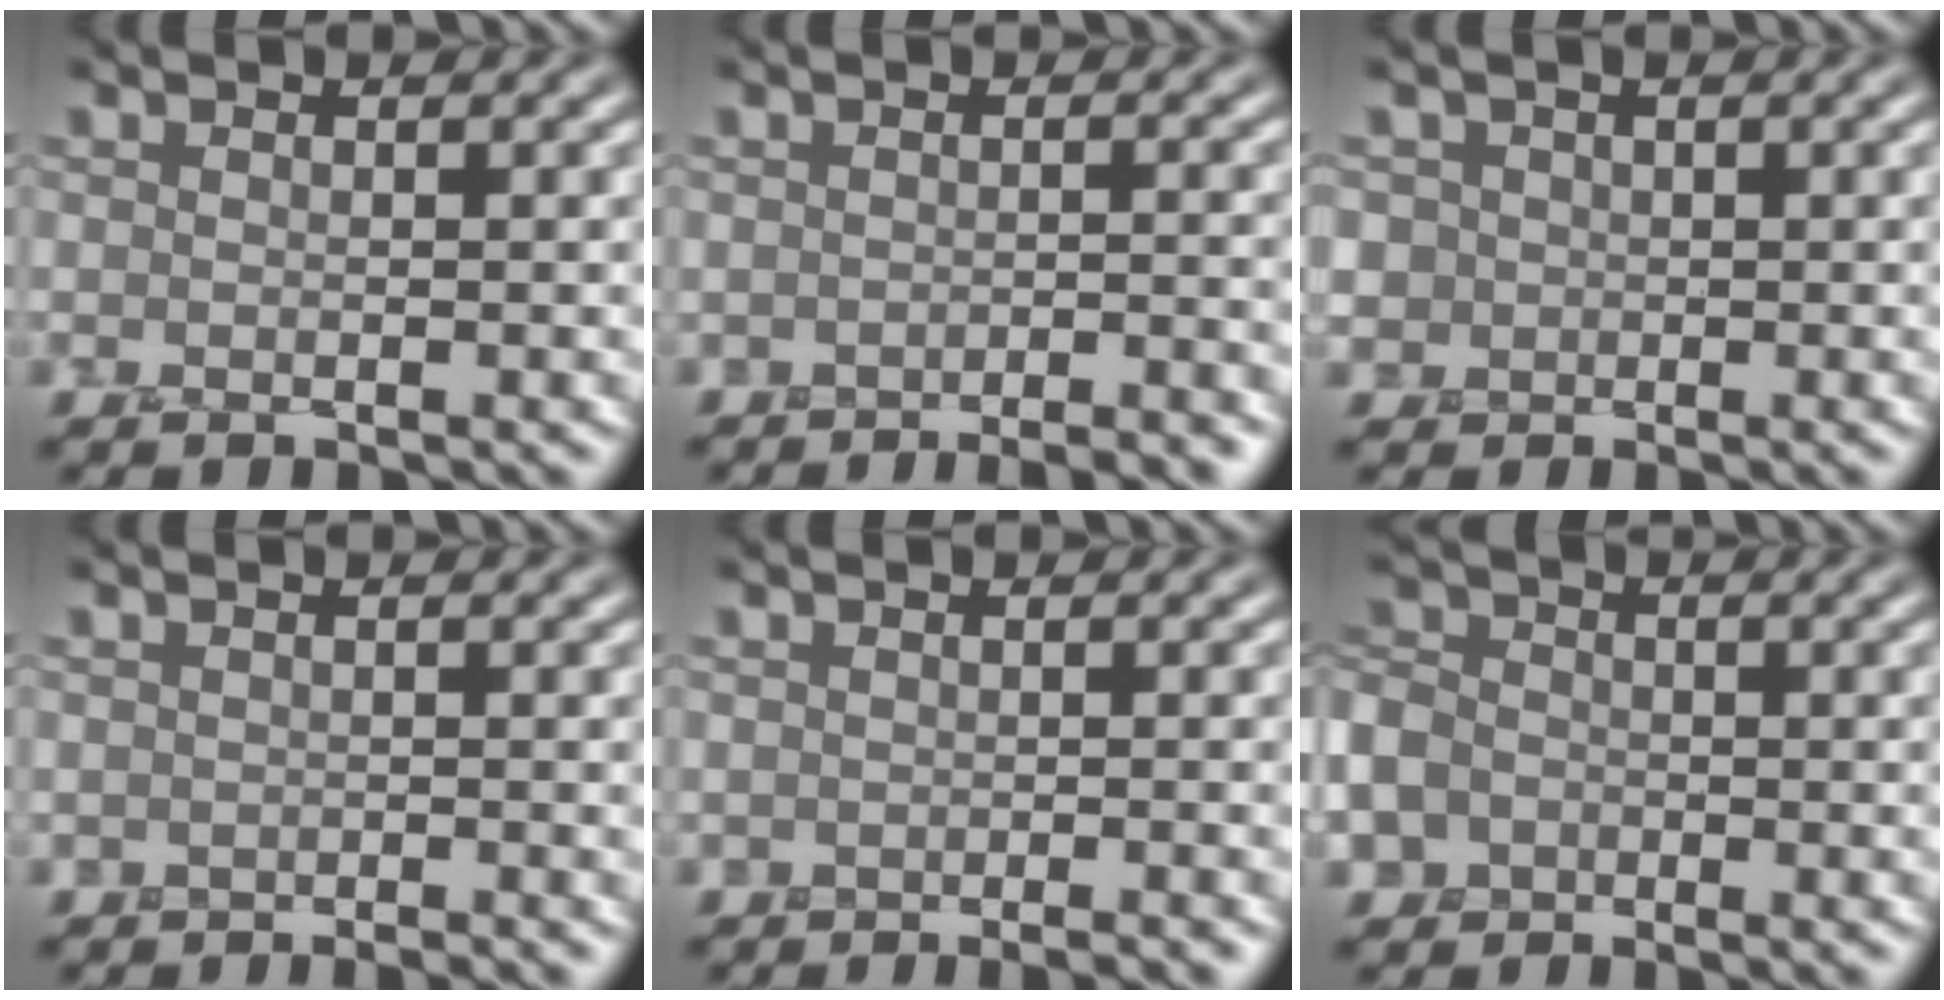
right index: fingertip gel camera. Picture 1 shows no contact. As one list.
[{"total": 3.6, "force": [-3.3, 0.5, 1.3], "torque": [0.011, 0.013, -0.037]}, {"total": 2.4, "force": [1.1, 2.1, -0.3], "torque": [0.022, 0.023, 0.009]}, {"total": 0.7, "force": [-0.6, -0.3, -0.3], "torque": [0.019, 0.003, -0.008]}, {"total": 1.3, "force": [-1.1, 0.3, 0.7], "torque": [0.022, 0.010, -0.013]}, {"total": 5.3, "force": [-2.6, 4.4, 1.4], "torque": [-0.038, 0.000, -0.056]}]